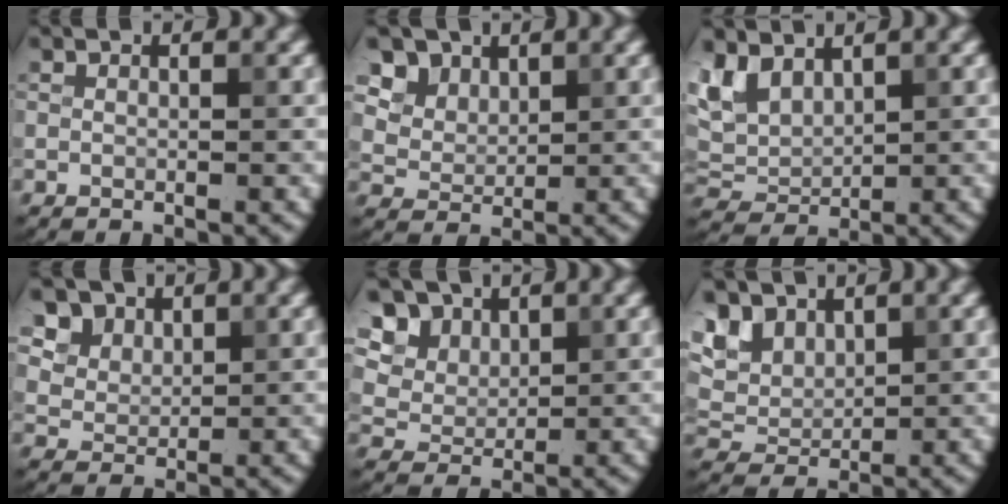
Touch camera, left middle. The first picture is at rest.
{"total": 6.3, "force": [4.0, 4.3, 2.4], "torque": [-0.071, -0.006, 0.081]}
{"total": 4.8, "force": [2.7, 2.9, 2.6], "torque": [-0.062, 0.004, 0.054]}
{"total": 6.9, "force": [4.2, 4.8, 2.6], "torque": [-0.070, -0.002, 0.081]}
{"total": 9.6, "force": [5.3, 6.8, 4.3], "torque": [-0.105, 0.018, 0.084]}
{"total": 5.5, "force": [3.2, 3.5, 2.9], "torque": [-0.081, 0.007, 0.063]}